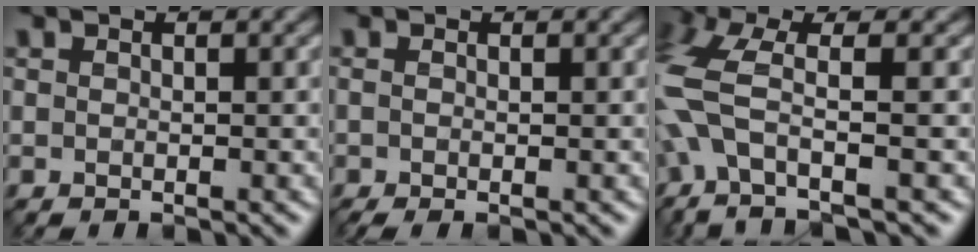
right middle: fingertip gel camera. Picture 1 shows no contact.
{"total": 1.4, "force": [-0.6, 0.5, 1.1], "torque": [-0.030, -0.002, -0.011]}
{"total": 7.4, "force": [-1.3, 3.0, 6.6], "torque": [-0.171, 0.008, -0.030]}